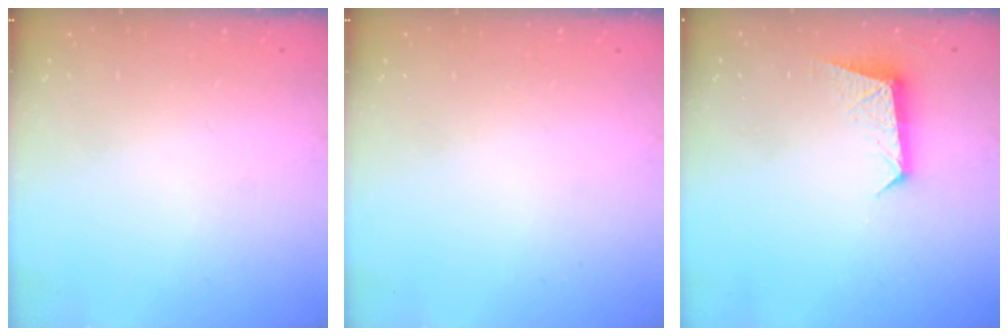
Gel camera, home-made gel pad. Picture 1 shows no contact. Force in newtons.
{"total": 0.0}
{"total": 8.4, "press": 8.3, "slide": 0.4}